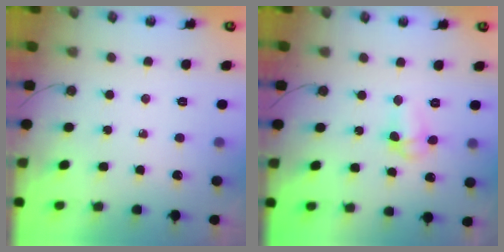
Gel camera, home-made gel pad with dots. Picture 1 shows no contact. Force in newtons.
{"total": 7.0, "press": 6.0, "slide": 3.6}